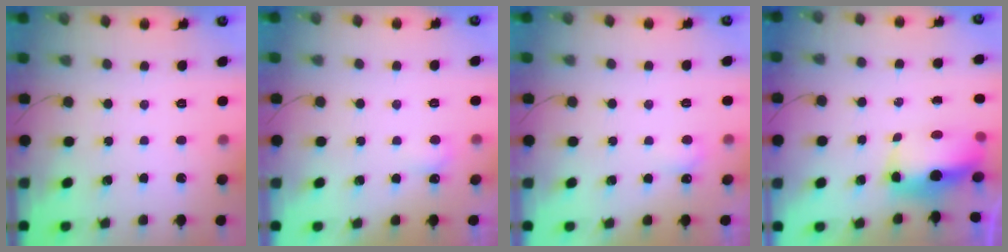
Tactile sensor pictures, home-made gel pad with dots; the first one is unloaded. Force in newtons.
{"total": 2.5, "press": 2.4, "slide": 0.5}
{"total": 2.5, "press": 2.4, "slide": 0.5}
{"total": 8.0, "press": 7.9, "slide": 0.9}